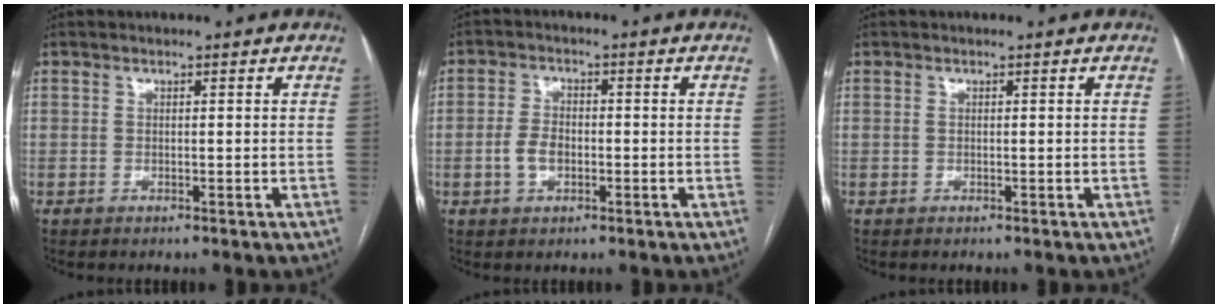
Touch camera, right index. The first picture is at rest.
{"total": 4.1, "force": [-1.1, 2.5, 3.0], "torque": [-0.066, 0.007, -0.018]}
{"total": 0.0}